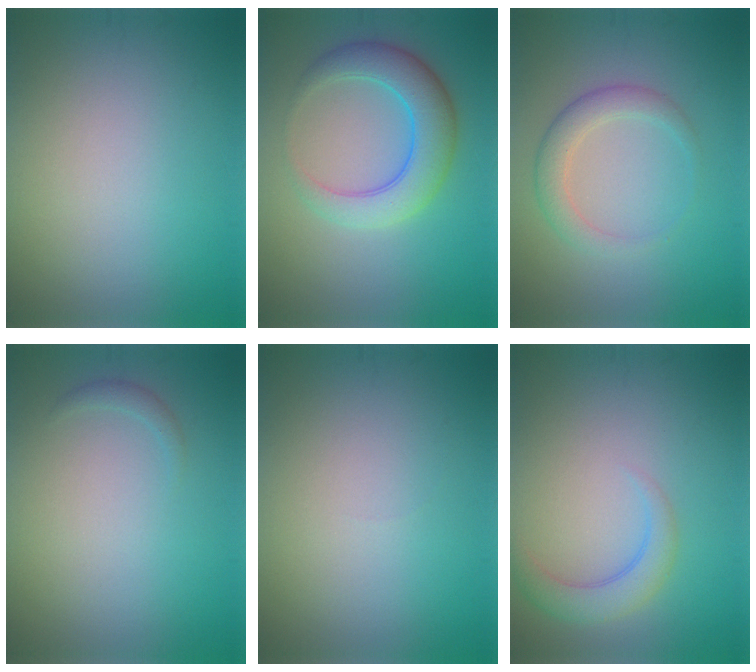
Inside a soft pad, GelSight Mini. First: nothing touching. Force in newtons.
{"total": 5.6, "press": 5.6, "slide": 0.2}
{"total": 2.9, "press": 2.9, "slide": 0.1}
{"total": 0.8, "press": 0.8, "slide": 0.0}
{"total": 0.0}
{"total": 2.8, "press": 2.8, "slide": 0.3}